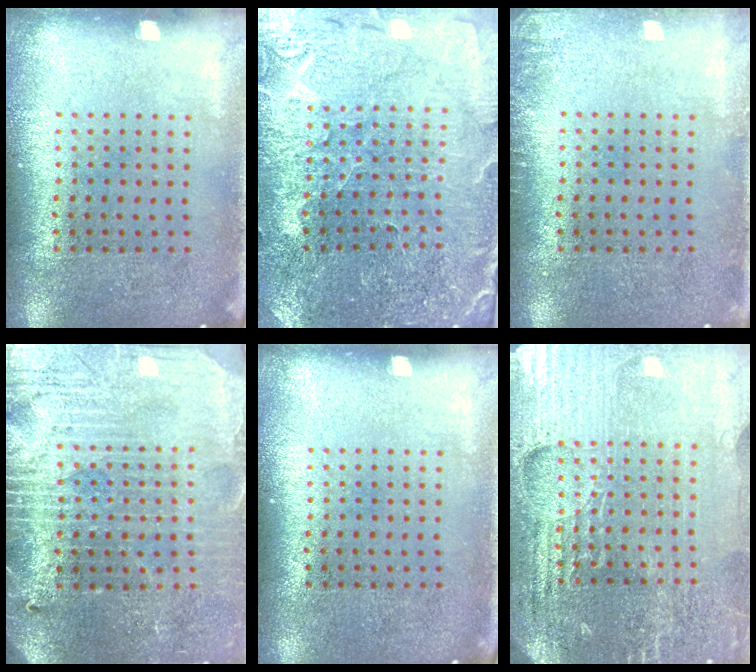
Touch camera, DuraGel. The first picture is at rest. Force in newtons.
{"total": 1.5, "press": 1.5, "slide": 0.1}
{"total": 1.1, "press": 1.1, "slide": 0.2}
{"total": 3.9, "press": 3.6, "slide": 1.5}
{"total": 0.0}
{"total": 4.9, "press": 4.6, "slide": 1.7}